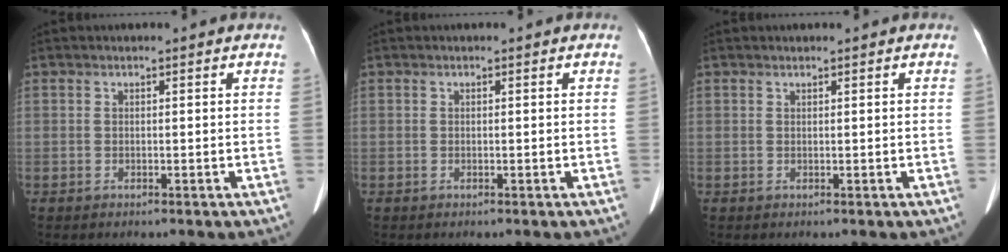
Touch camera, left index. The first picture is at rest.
{"total": 0.0}
{"total": 0.0}